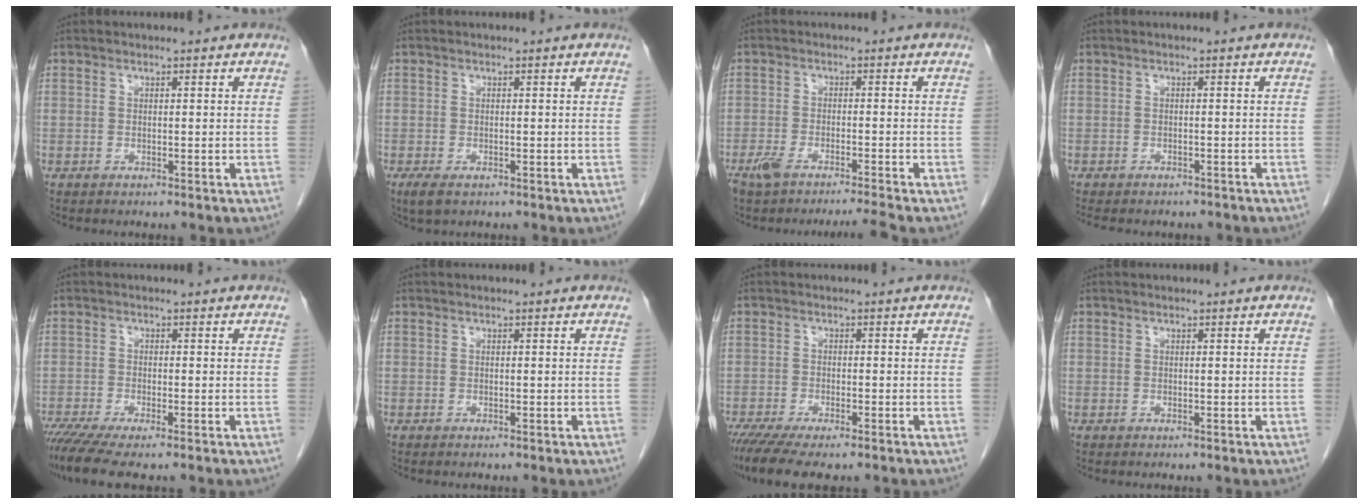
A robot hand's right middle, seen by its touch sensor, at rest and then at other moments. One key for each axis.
{"total": 2.4, "fx": -1.4, "fy": 1.1, "fz": 1.7, "tx": -0.036, "ty": -0.004, "tz": -0.020}
{"total": 5.9, "fx": -5.0, "fy": -0.7, "fz": 3.1, "tx": -0.054, "ty": -0.010, "tz": -0.085}
{"total": 8.9, "fx": -7.6, "fy": 3.1, "fz": 3.4, "tx": -0.054, "ty": -0.002, "tz": -0.091}
{"total": 6.5, "fx": -5.0, "fy": 0.5, "fz": 4.1, "tx": -0.066, "ty": -0.015, "tz": -0.087}
{"total": 0.0}
{"total": 9.4, "fx": -7.4, "fy": 1.9, "fz": 5.4, "tx": -0.083, "ty": -0.014, "tz": -0.116}
{"total": 0.0}